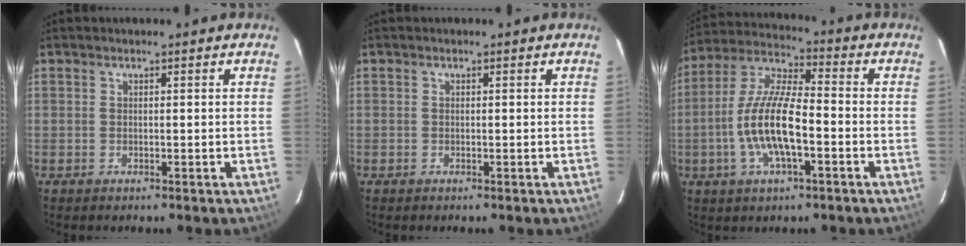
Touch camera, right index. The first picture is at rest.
{"total": 0.0}
{"total": 13.4, "force": [-3.6, 4.0, 12.2], "torque": [-0.250, -0.001, -0.070]}